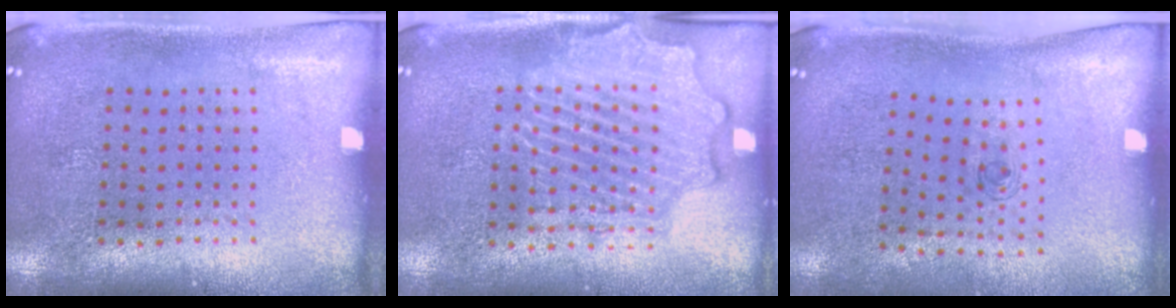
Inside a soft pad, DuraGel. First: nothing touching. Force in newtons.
{"total": 2.3, "press": 2.3, "slide": 0.4}
{"total": 0.6, "press": 0.2, "slide": 0.6}